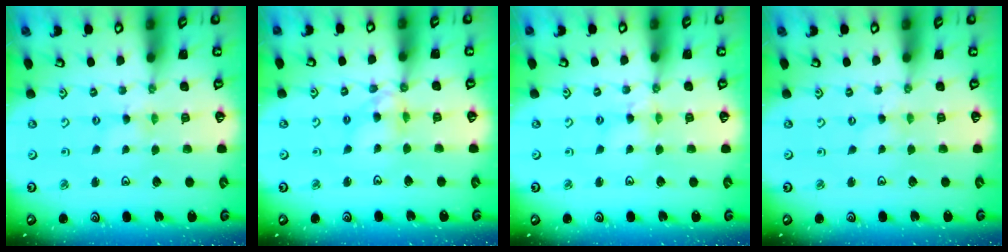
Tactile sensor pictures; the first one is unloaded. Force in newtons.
{"total": 7.6, "press": 7.6, "slide": 0.6}
{"total": 3.0, "press": 3.0, "slide": 0.3}
{"total": 0.0}